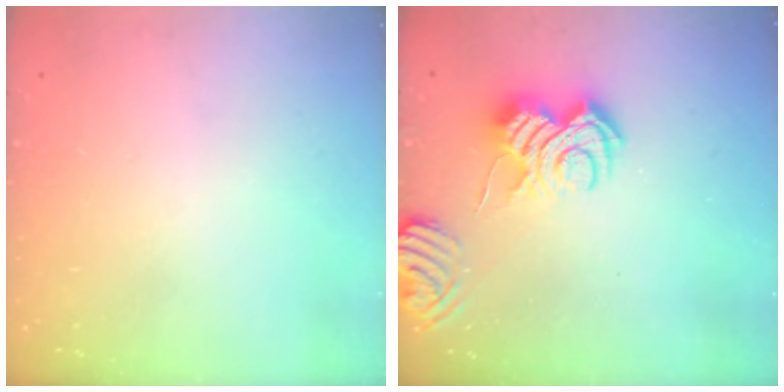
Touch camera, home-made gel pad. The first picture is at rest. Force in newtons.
{"total": 8.5, "press": 8.5, "slide": 0.6}